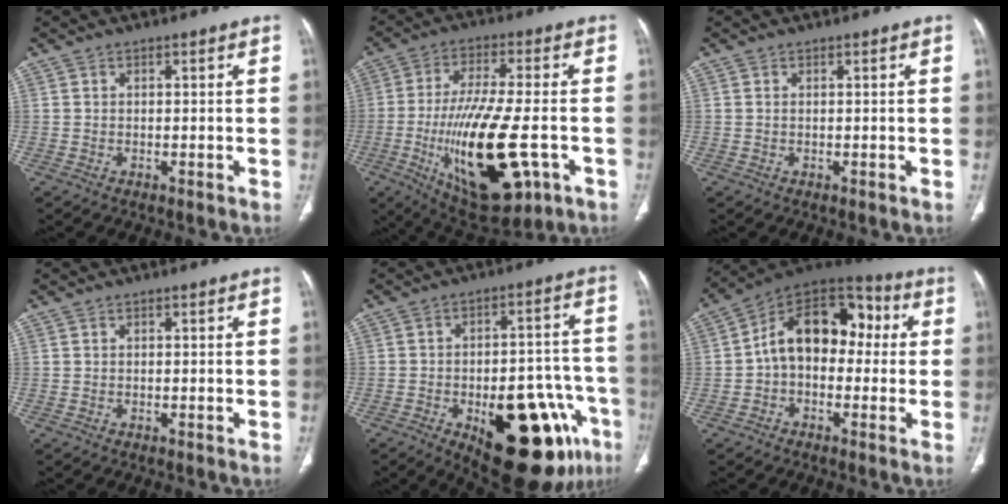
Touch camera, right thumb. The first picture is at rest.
{"total": 22.1, "force": [-5.7, 8.0, 19.8], "torque": [-0.375, -0.007, -0.074]}
{"total": 0.0}
{"total": 0.0}
{"total": 25.0, "force": [-11.0, 10.6, 19.8], "torque": [-0.193, 0.044, -0.134]}
{"total": 15.8, "force": [0.7, 10.5, 11.8], "torque": [-0.146, 0.050, -0.004]}